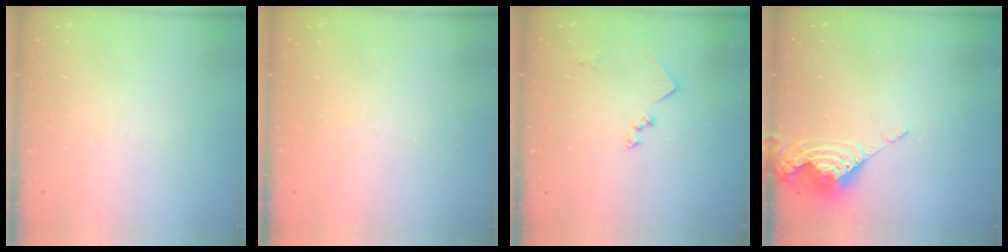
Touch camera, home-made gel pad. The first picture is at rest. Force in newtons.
{"total": 1.0, "press": 1.0, "slide": 0.2}
{"total": 9.6, "press": 9.6, "slide": 0.1}
{"total": 8.5, "press": 8.5, "slide": 0.9}